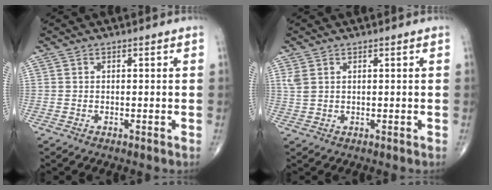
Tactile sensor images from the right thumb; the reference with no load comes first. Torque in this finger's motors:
{"motor_torque": [0.06, 0.54, 0.17, 0.04, -0.05]}